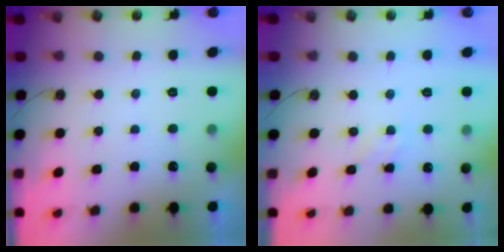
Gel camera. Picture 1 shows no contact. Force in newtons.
{"total": 0.9, "press": 0.9, "slide": 0.2}